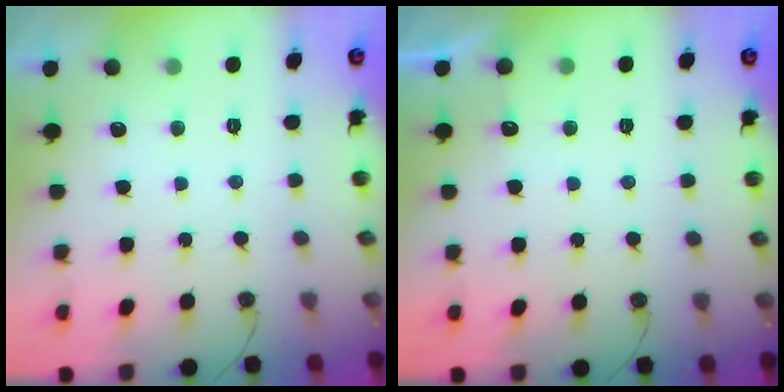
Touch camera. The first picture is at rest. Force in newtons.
{"total": 2.8, "press": 2.8, "slide": 0.4}